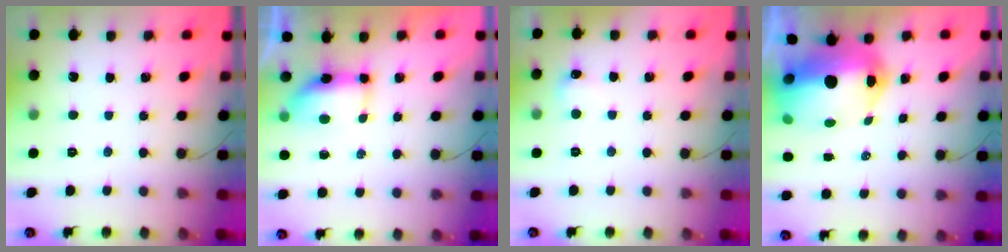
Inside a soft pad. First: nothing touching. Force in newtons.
{"total": 13.3, "press": 8.6, "slide": 10.1}
{"total": 4.7, "press": 4.5, "slide": 1.3}
{"total": 17.6, "press": 17.2, "slide": 4.0}